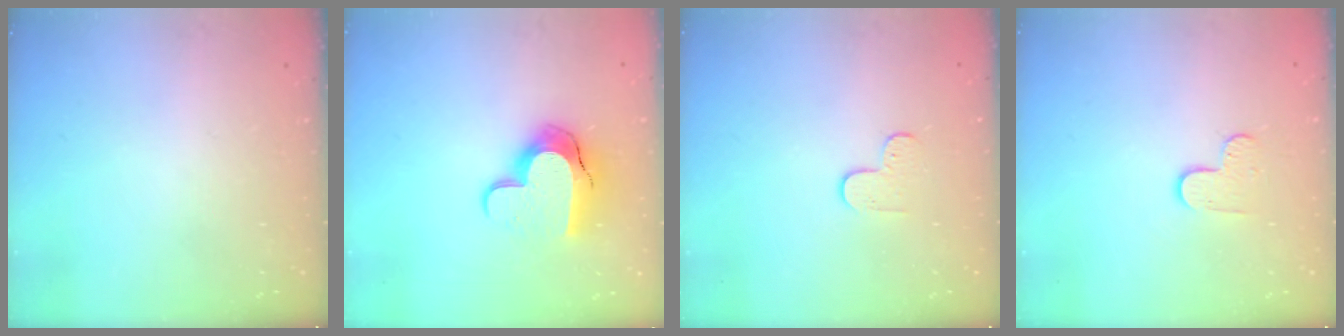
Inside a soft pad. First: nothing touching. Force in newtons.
{"total": 12.9, "press": 12.9, "slide": 0.9}
{"total": 5.5, "press": 5.5, "slide": 0.5}
{"total": 5.5, "press": 5.5, "slide": 0.4}